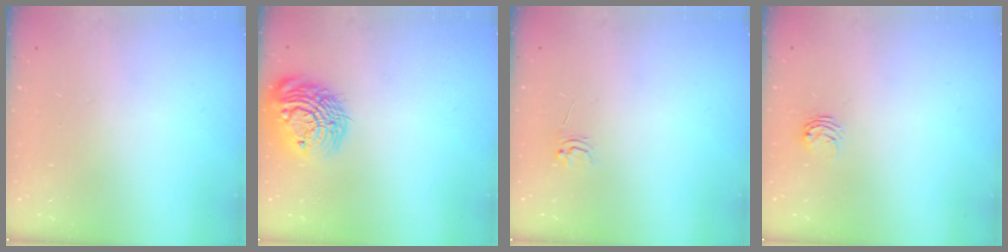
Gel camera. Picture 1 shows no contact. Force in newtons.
{"total": 17.2, "press": 17.2, "slide": 1.1}
{"total": 4.0, "press": 4.0, "slide": 0.6}
{"total": 3.7, "press": 3.6, "slide": 0.4}